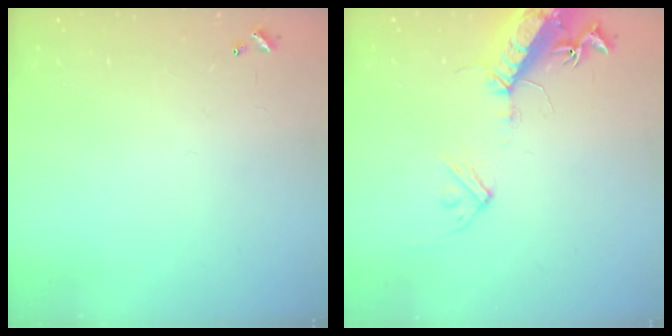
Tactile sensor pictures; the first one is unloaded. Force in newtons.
{"total": 17.3, "press": 16.8, "slide": 3.9}